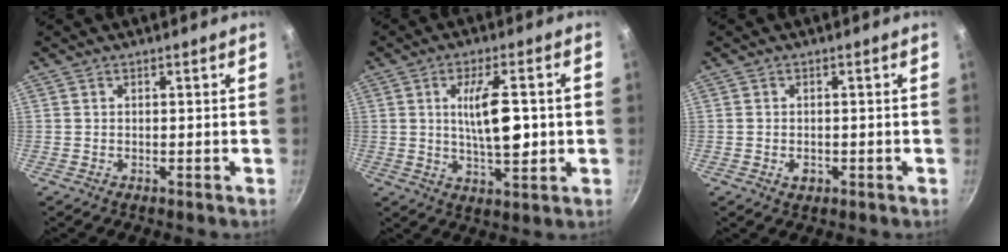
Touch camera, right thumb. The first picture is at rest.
{"total": 11.4, "force": [0.4, 3.8, 10.8], "torque": [-0.168, 0.001, 0.010]}
{"total": 2.0, "force": [-0.6, 1.4, 1.2], "torque": [-0.017, 0.003, -0.008]}